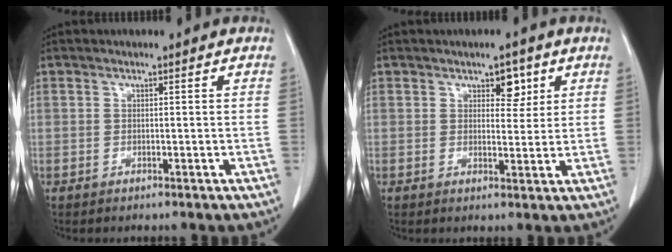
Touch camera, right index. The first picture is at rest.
{"total": 3.3, "force": [1.8, 1.8, 2.1], "torque": [-0.026, 0.000, 0.026]}